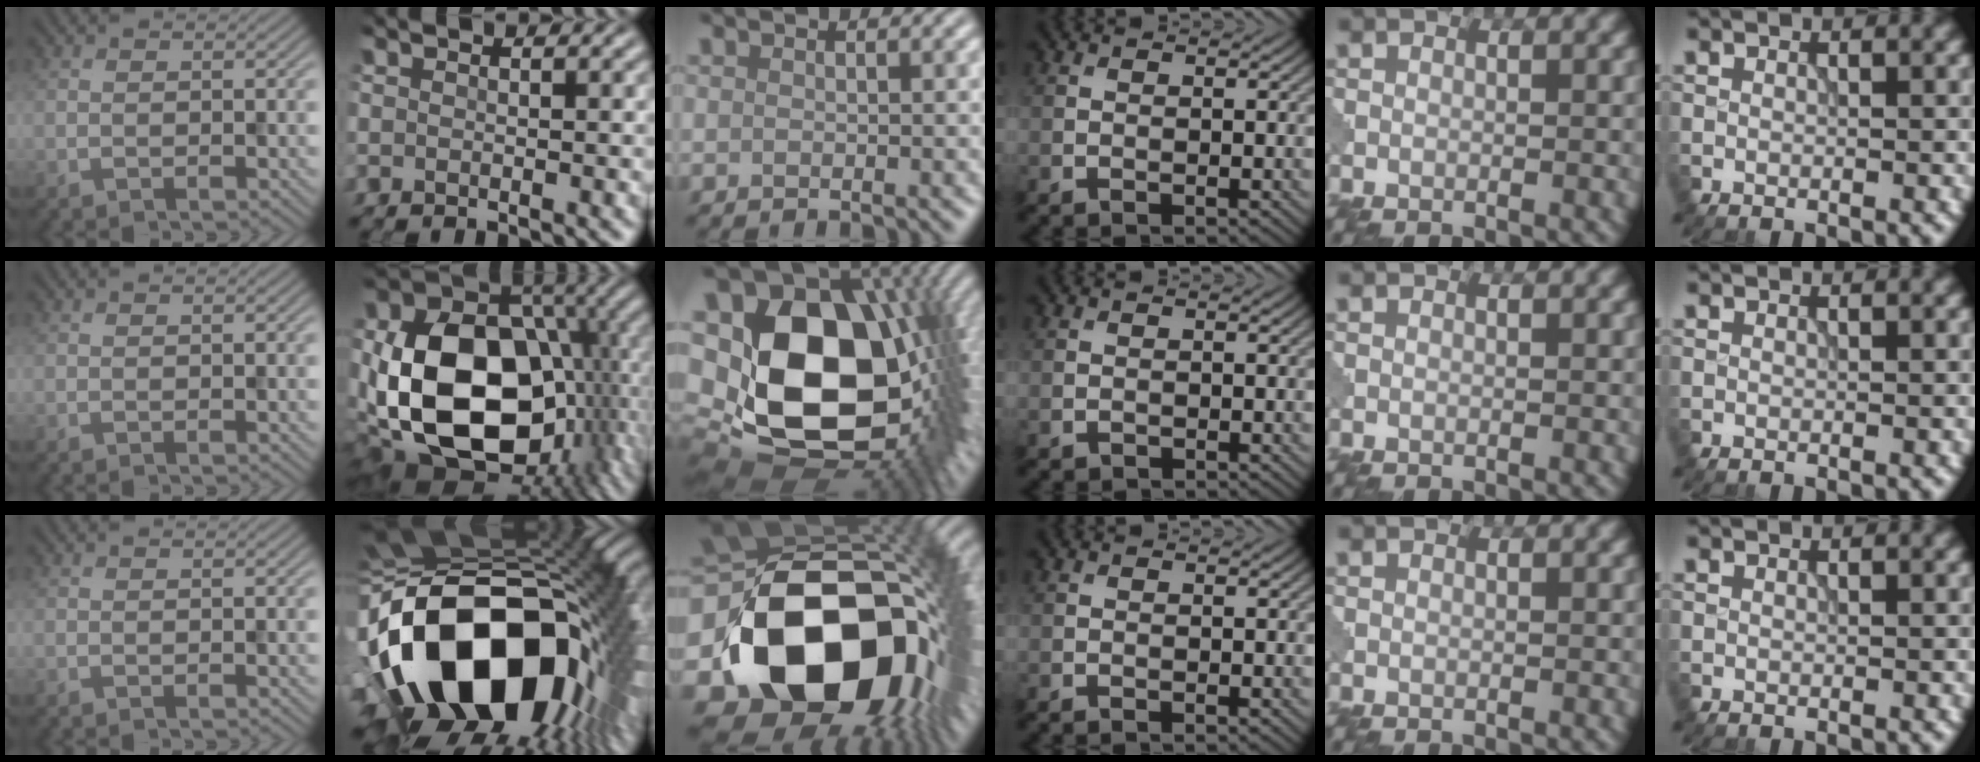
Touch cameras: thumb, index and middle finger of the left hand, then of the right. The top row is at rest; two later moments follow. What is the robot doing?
{"motion": "assemble", "object": "puzzle pieces"}